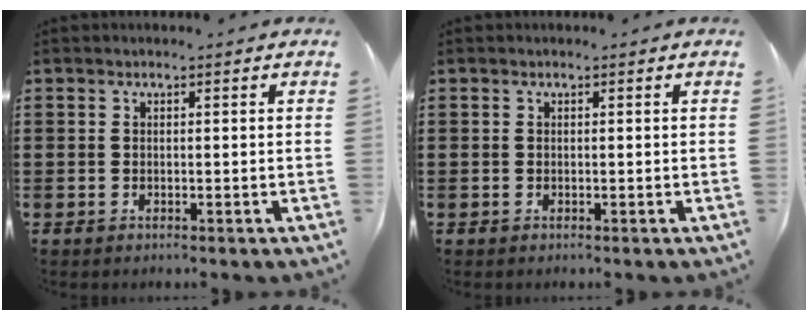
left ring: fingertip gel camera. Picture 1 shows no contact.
{"total": 0.0}